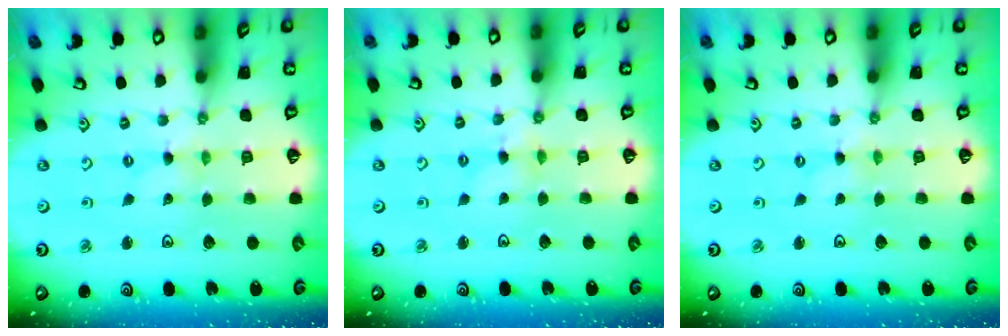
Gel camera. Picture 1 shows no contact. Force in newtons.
{"total": 2.6, "press": 2.6, "slide": 0.3}
{"total": 0.0}